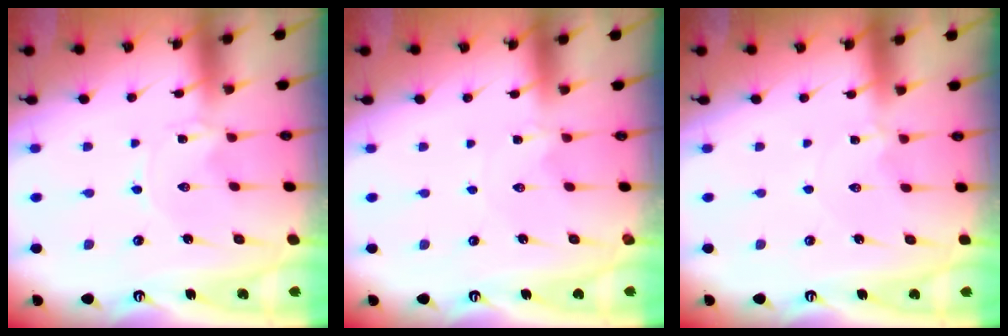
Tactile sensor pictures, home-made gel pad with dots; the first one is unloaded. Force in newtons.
{"total": 0.0}
{"total": 0.8, "press": 0.7, "slide": 0.3}